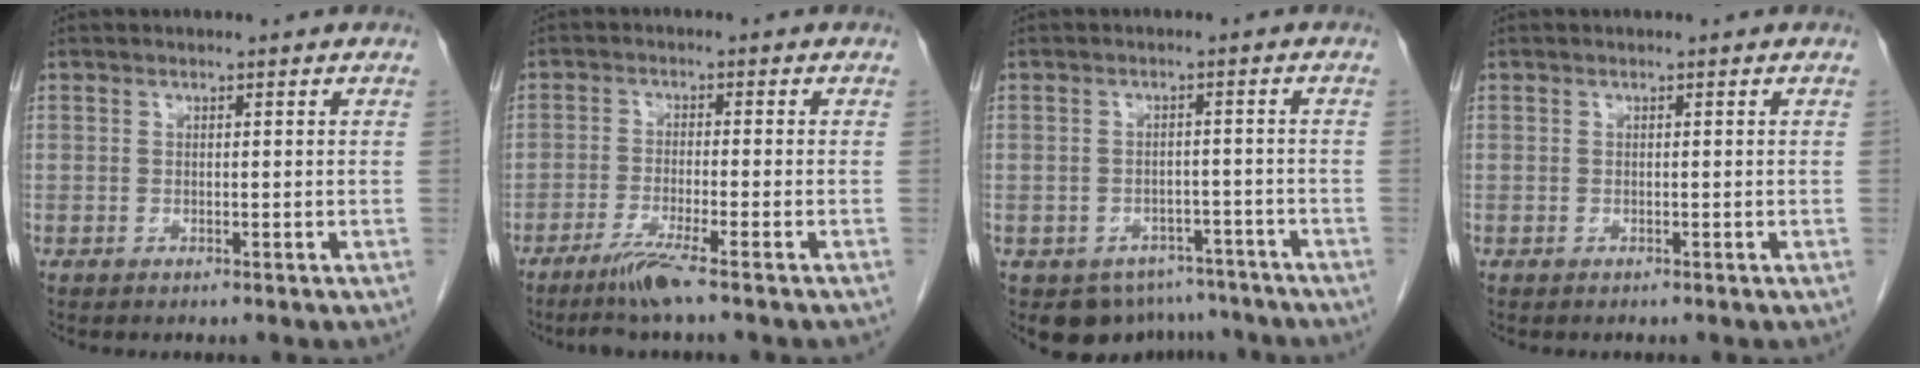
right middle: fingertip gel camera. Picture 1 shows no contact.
{"total": 5.3, "force": [-3.9, -0.9, 3.5], "torque": [-0.069, -0.014, -0.073]}
{"total": 7.5, "force": [-5.9, 4.6, 0.7], "torque": [0.007, 0.013, -0.075]}
{"total": 0.0}